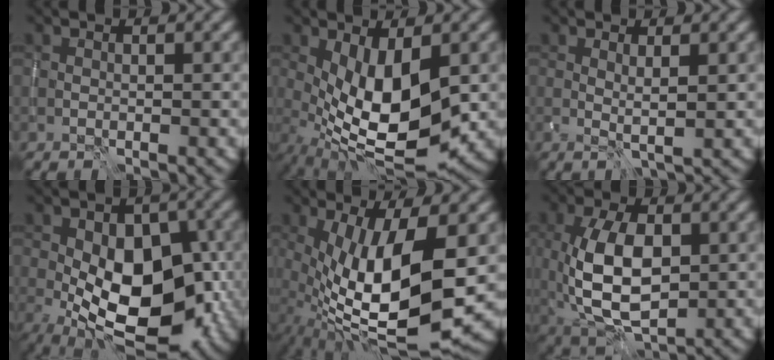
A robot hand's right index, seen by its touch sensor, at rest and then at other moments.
{"total": 9.0, "force": [-0.8, 3.5, 8.3], "torque": [-0.152, -0.014, -0.011]}
{"total": 1.4, "force": [0.4, 0.2, 1.3], "torque": [-0.023, -0.007, 0.008]}
{"total": 12.2, "force": [-3.0, 6.7, 9.7], "torque": [-0.137, 0.002, -0.056]}
{"total": 12.5, "force": [-1.2, 4.4, 11.7], "torque": [-0.199, -0.019, -0.017]}
{"total": 8.2, "force": [-0.3, 4.3, 7.0], "torque": [-0.145, -0.002, -0.003]}